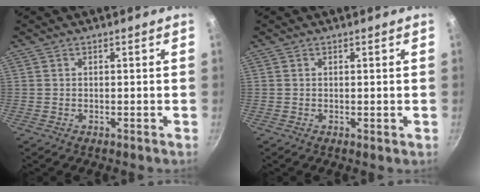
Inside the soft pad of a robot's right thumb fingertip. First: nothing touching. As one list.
[{"total": 0.0}]